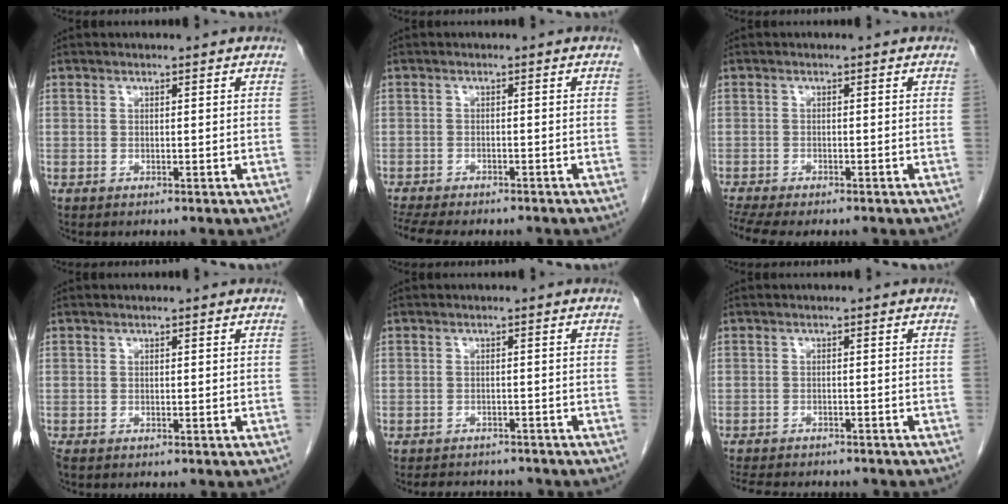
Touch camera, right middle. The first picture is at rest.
{"total": 10.6, "force": [-8.9, 2.9, 4.8], "torque": [-0.086, -0.003, -0.125]}
{"total": 6.9, "force": [-5.7, 1.7, 3.5], "torque": [-0.062, -0.003, -0.089]}
{"total": 1.0, "force": [-0.8, 0.4, 0.5], "torque": [-0.011, -0.003, -0.013]}
{"total": 6.0, "force": [-5.6, 1.8, 1.4], "torque": [-0.020, -0.002, -0.070]}
{"total": 11.0, "force": [-9.6, 3.0, 4.3], "torque": [-0.077, -0.007, -0.126]}